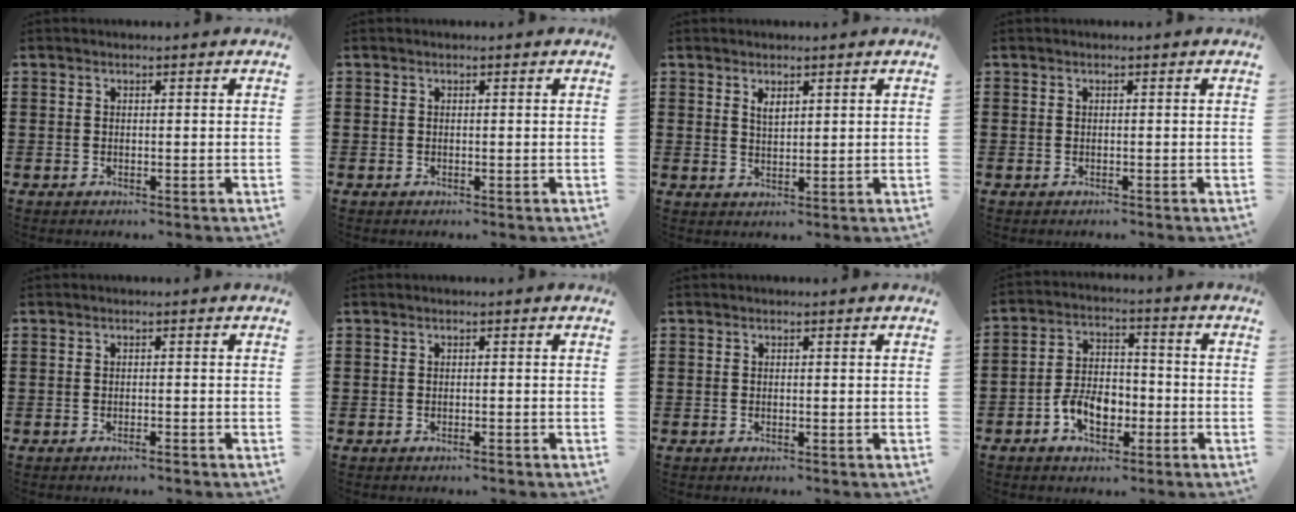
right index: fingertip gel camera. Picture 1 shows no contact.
{"total": 0.0}
{"total": 1.8, "force": [1.2, 0.8, 1.0], "torque": [-0.022, 0.003, 0.022]}
{"total": 0.0}
{"total": 0.8, "force": [-0.6, 0.0, 0.5], "torque": [-0.011, -0.003, -0.012]}
{"total": 0.6, "force": [-0.4, 0.0, 0.4], "torque": [-0.010, -0.004, -0.007]}
{"total": 0.0}
{"total": 6.7, "force": [-2.9, 4.2, 4.4], "torque": [-0.090, 0.001, -0.057]}